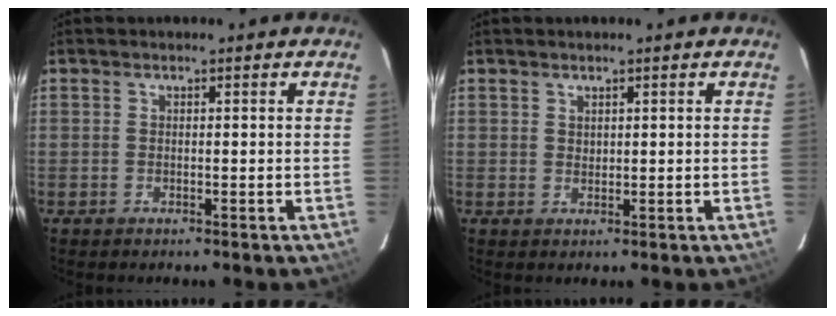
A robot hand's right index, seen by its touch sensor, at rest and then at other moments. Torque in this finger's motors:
{"motor_torque": [0.33, 0.14, 0.05, 0.00]}